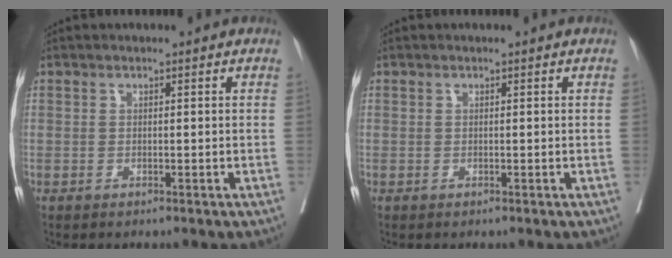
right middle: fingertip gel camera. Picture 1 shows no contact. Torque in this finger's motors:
{"motor_torque": [0.00, 0.00, 0.00, 0.00]}